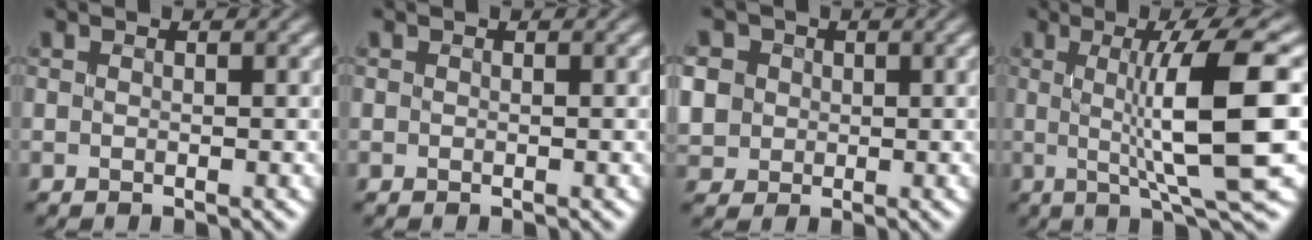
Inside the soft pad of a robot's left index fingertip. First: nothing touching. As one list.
[{"total": 0.0}, {"total": 5.0, "force": [1.1, 4.5, 1.9], "torque": [-0.078, 0.019, 0.019]}, {"total": 9.5, "force": [0.4, 1.5, 9.4], "torque": [-0.130, -0.003, 0.013]}]